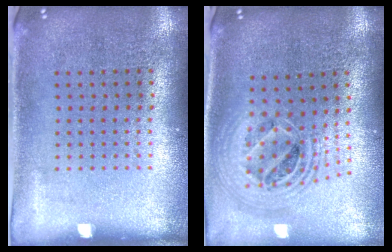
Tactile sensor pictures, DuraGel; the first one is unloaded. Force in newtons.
{"total": 2.3, "press": 1.7, "slide": 1.5}